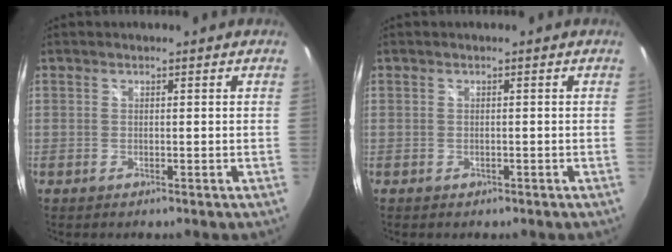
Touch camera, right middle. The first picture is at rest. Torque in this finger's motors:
{"motor_torque": [-0.11, -0.05, 0.03, 0.01]}